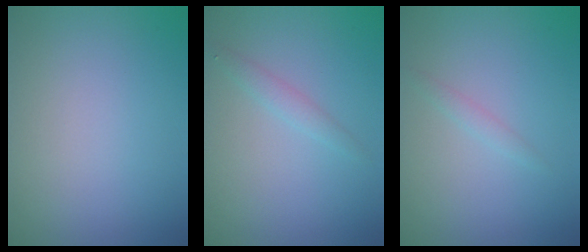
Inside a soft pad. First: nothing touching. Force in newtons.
{"total": 1.3, "press": 1.3, "slide": 0.0}
{"total": 0.9, "press": 0.8, "slide": 0.0}